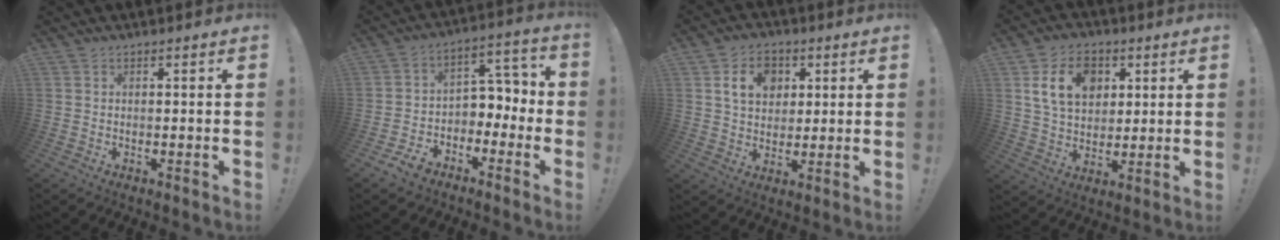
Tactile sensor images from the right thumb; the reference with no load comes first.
{"total": 8.1, "force": [-3.9, 6.2, 3.3], "torque": [-0.036, 0.016, -0.067]}
{"total": 10.3, "force": [3.7, 8.0, 5.3], "torque": [-0.079, -0.004, 0.070]}
{"total": 14.1, "force": [4.9, 10.4, 8.1], "torque": [-0.135, -0.006, 0.095]}